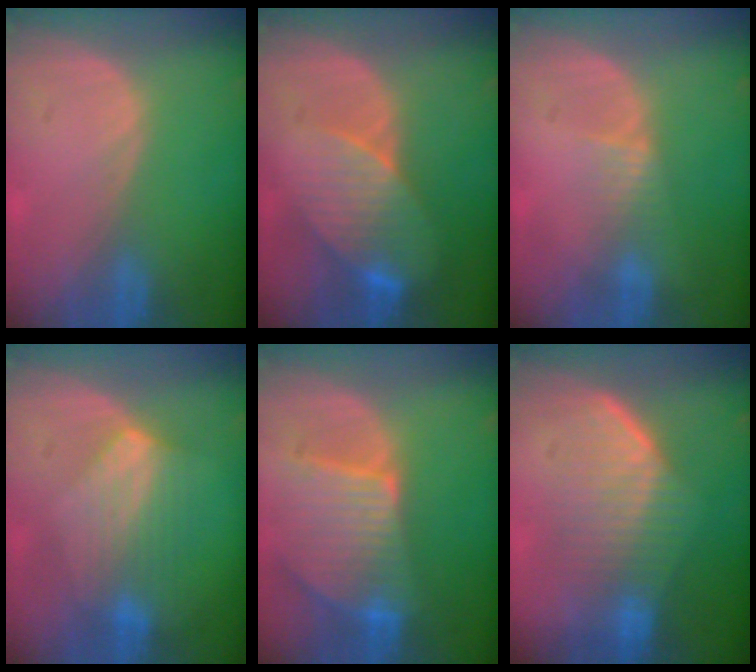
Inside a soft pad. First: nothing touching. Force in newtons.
{"total": 8.5, "press": 7.5, "slide": 3.8}
{"total": 2.3, "press": 2.1, "slide": 1.0}
{"total": 7.0, "press": 6.5, "slide": 2.7}
{"total": 9.6, "press": 8.5, "slide": 4.6}
{"total": 7.3, "press": 7.3, "slide": 0.4}